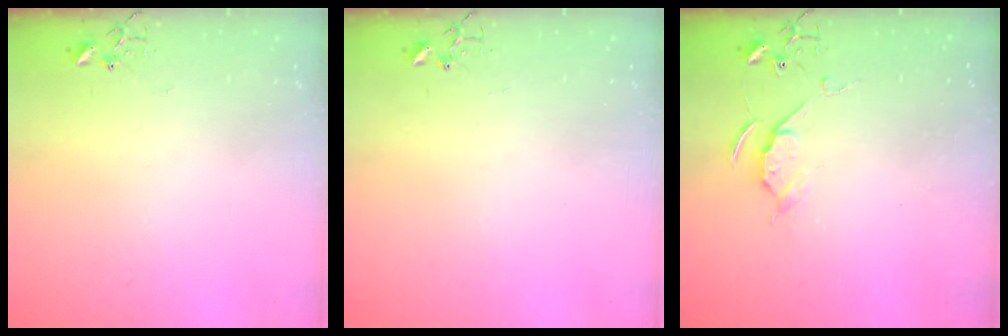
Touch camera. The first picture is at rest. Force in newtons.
{"total": 0.0}
{"total": 5.2, "press": 5.2, "slide": 0.7}